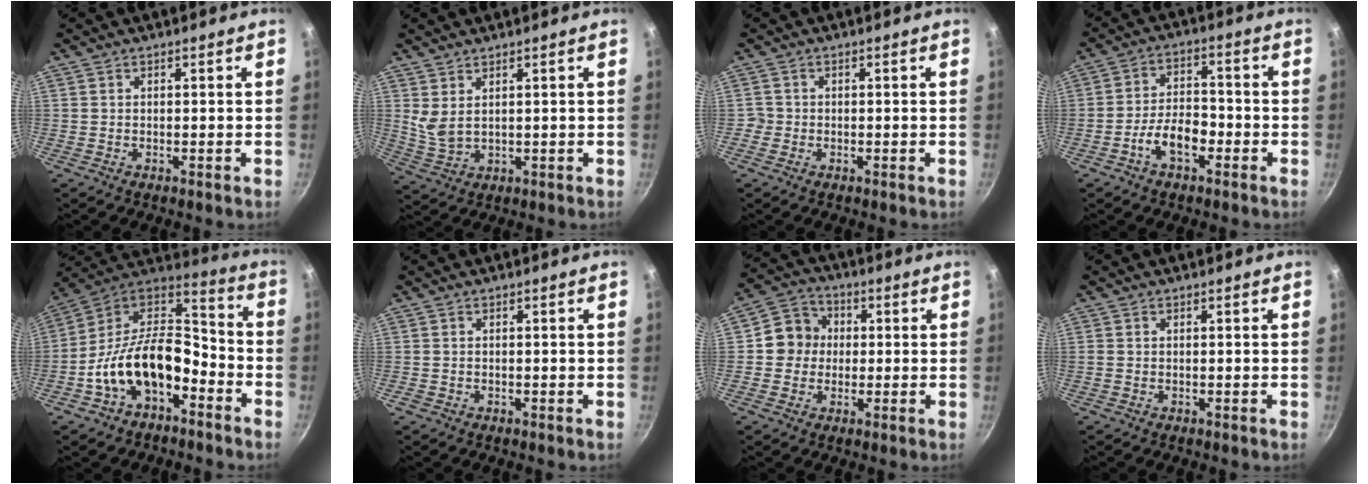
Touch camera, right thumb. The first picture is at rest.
{"total": 4.0, "force": [1.9, 2.0, 2.9], "torque": [-0.054, -0.023, 0.047]}
{"total": 1.5, "force": [-0.6, 1.3, 0.1], "torque": [0.005, 0.008, -0.012]}
{"total": 7.7, "force": [-3.4, 4.2, 5.5], "torque": [-0.081, 0.040, -0.062]}
{"total": 18.6, "force": [-7.1, 11.2, 13.1], "torque": [-0.203, 0.077, -0.138]}
{"total": 0.5, "force": [-0.3, 0.4, 0.1], "torque": [-0.002, 0.003, -0.004]}
{"total": 7.8, "force": [0.2, 7.3, 2.8], "torque": [-0.010, 0.017, -0.016]}
{"total": 0.7, "force": [-0.1, 0.7, 0.3], "torque": [-0.005, 0.001, -0.003]}